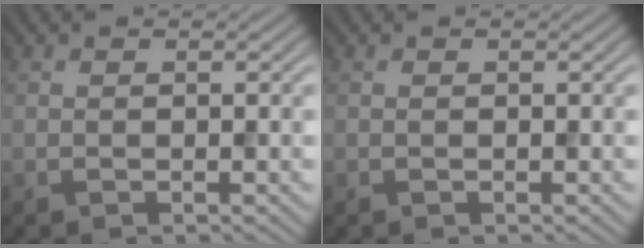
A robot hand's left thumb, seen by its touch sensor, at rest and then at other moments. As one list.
[{"total": 0.0}]